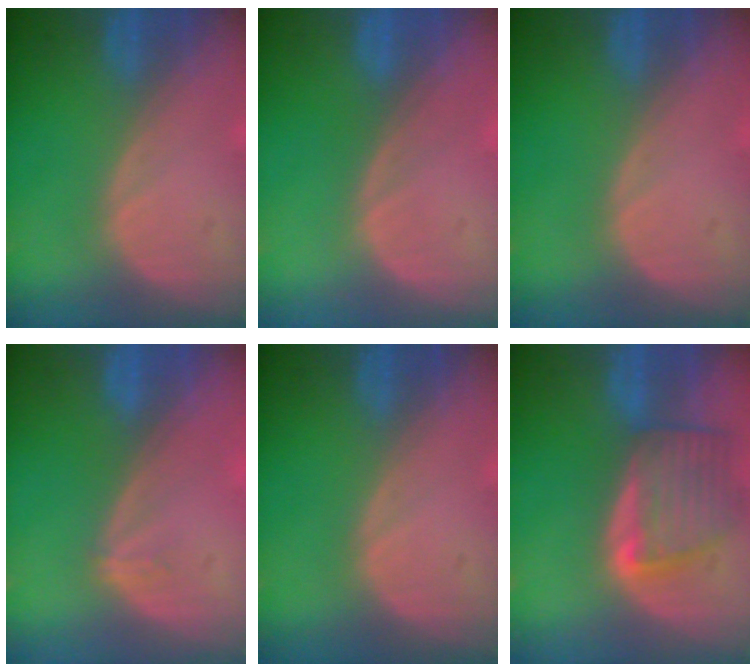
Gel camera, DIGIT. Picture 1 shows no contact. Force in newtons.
{"total": 0.0}
{"total": 0.0}
{"total": 0.9, "press": 0.6, "slide": 0.6}
{"total": 0.0}
{"total": 7.8, "press": 7.1, "slide": 3.2}